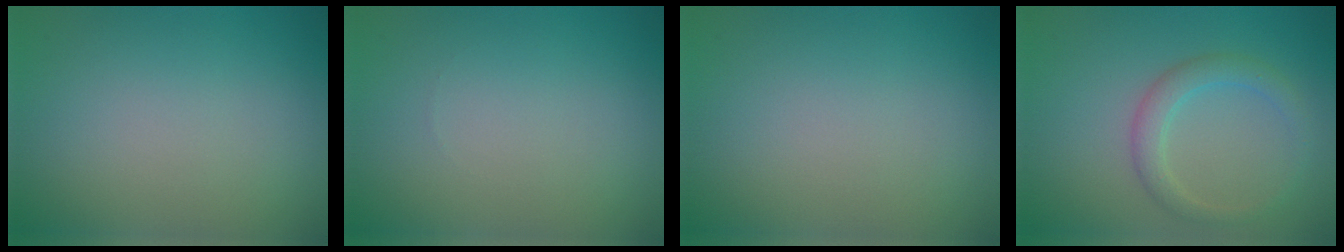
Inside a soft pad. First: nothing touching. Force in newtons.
{"total": 0.0}
{"total": 0.0}
{"total": 2.5, "press": 2.5, "slide": 0.0}